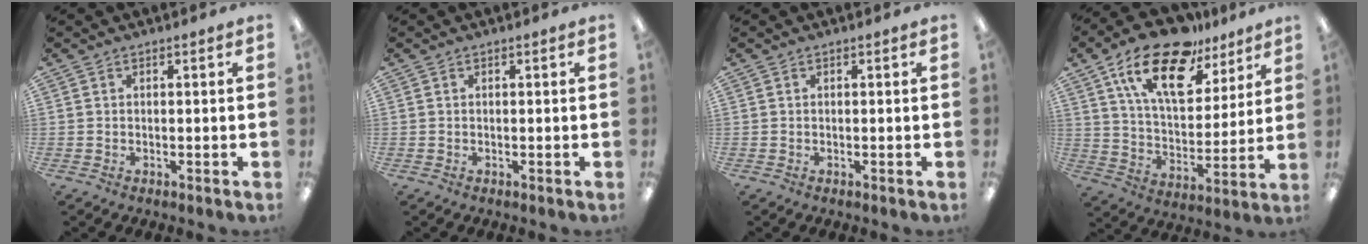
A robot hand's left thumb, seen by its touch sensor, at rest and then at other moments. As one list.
[{"total": 0.0}, {"total": 0.0}, {"total": 20.4, "force": [12.7, 10.1, 12.4], "torque": [-0.214, -0.059, 0.222]}]